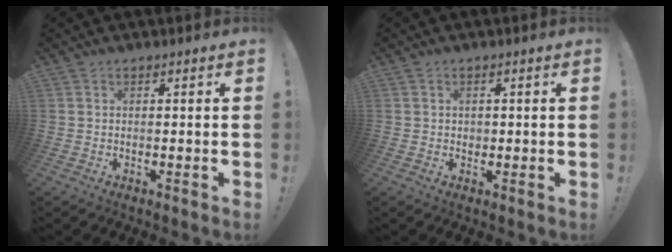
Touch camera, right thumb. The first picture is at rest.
{"total": 1.1, "force": [0.1, 1.0, 0.2], "torque": [0.001, 0.000, 0.000]}